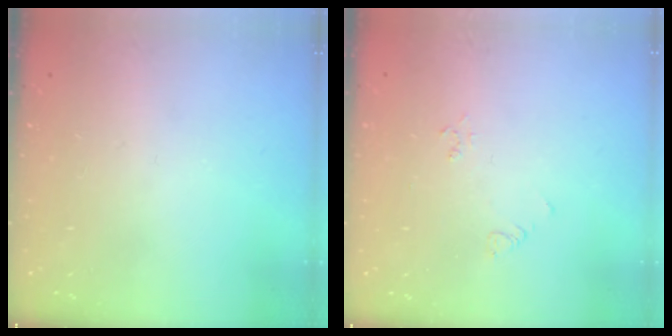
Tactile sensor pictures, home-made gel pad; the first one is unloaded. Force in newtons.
{"total": 3.5, "press": 3.4, "slide": 0.5}